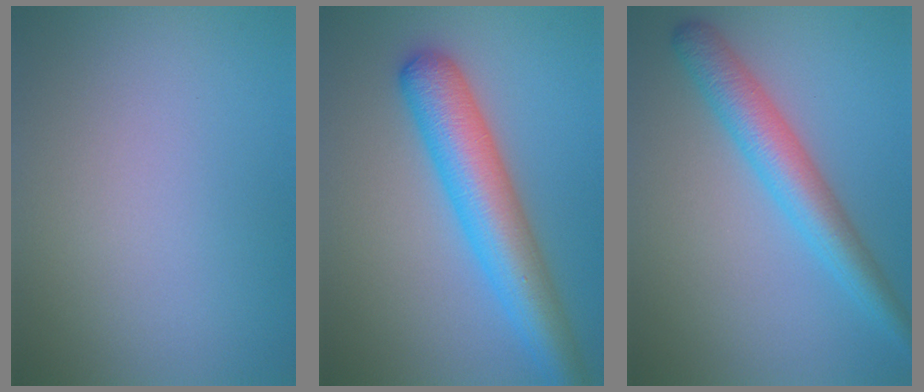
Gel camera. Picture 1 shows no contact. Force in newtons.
{"total": 7.4, "press": 7.4, "slide": 0.2}
{"total": 5.1, "press": 5.1, "slide": 0.1}